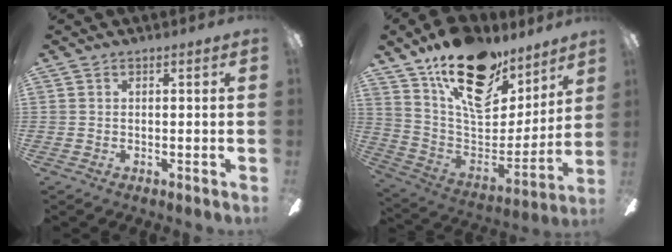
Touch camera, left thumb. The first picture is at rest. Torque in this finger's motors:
{"motor_torque": [2.17, 2.17, 1.42, -1.35, 0.13]}